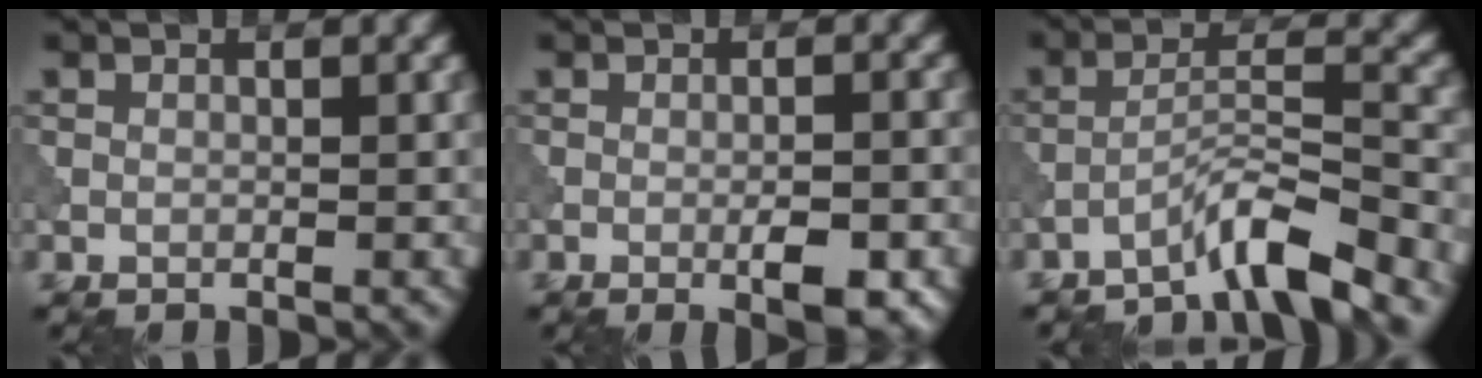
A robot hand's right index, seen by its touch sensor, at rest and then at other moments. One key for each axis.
{"total": 3.1, "fx": -1.2, "fy": 0.6, "fz": 2.8, "tx": -0.045, "ty": 0.001, "tz": -0.019}
{"total": 5.0, "fx": -4.1, "fy": 0.3, "fz": 3.0, "tx": -0.050, "ty": 0.014, "tz": -0.084}